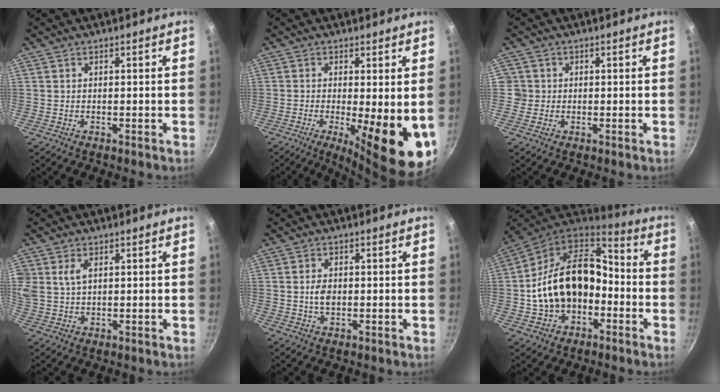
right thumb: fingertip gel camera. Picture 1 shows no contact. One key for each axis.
{"total": 13.3, "fx": -2.4, "fy": 3.5, "fz": 12.6, "tx": -0.163, "ty": -0.016, "tz": -0.028}
{"total": 2.6, "fx": -0.1, "fy": 2.5, "fz": 0.3, "tx": 0.011, "ty": 0.009, "tz": -0.005}
{"total": 5.5, "fx": 1.9, "fy": 3.7, "fz": 3.7, "tx": -0.069, "ty": 0.004, "tz": 0.037}
{"total": 3.0, "fx": -0.1, "fy": 2.0, "fz": 2.3, "tx": -0.037, "ty": 0.003, "tz": -0.004}
{"total": 20.0, "fx": -3.0, "fy": 14.2, "fz": 13.8, "tx": -0.222, "ty": 0.063, "tz": -0.052}